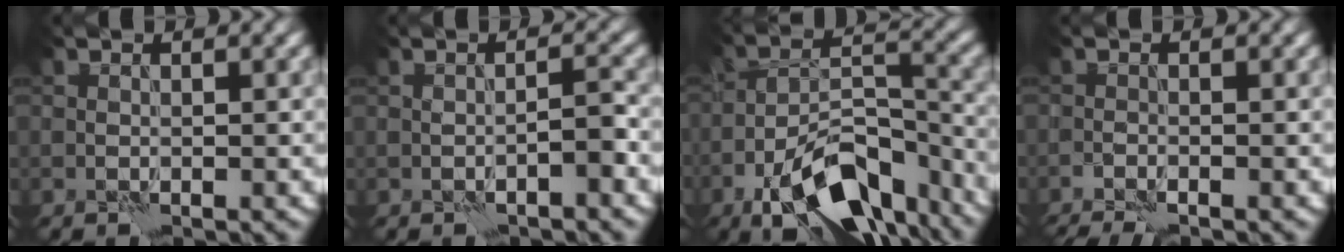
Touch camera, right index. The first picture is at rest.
{"total": 1.4, "force": [-1.0, 0.1, 1.0], "torque": [-0.013, 0.011, -0.019]}
{"total": 11.9, "force": [-7.6, 5.0, 7.7], "torque": [-0.129, -0.002, -0.132]}
{"total": 3.5, "force": [-2.9, 0.5, 1.7], "torque": [-0.034, -0.009, -0.053]}